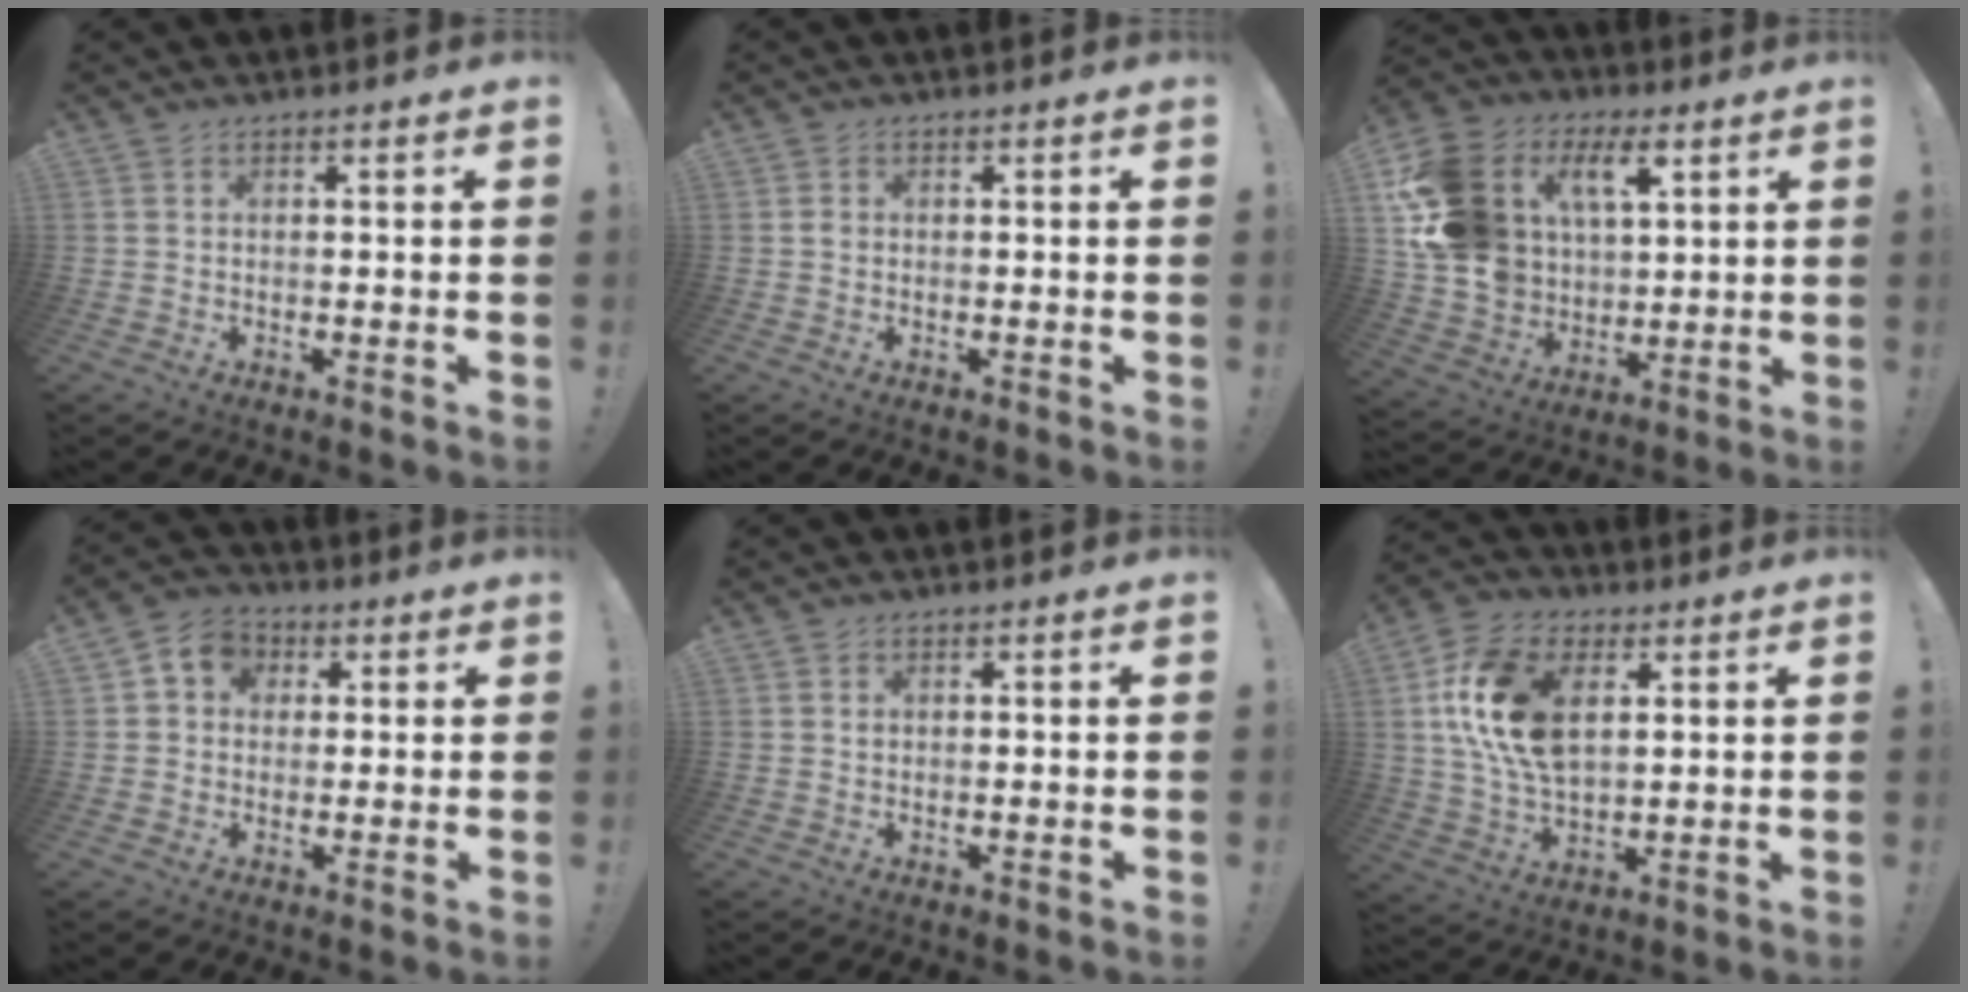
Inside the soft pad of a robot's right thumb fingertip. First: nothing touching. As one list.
[{"total": 0.7, "force": [0.0, 0.6, 0.4], "torque": [-0.006, 0.004, 0.000]}, {"total": 19.3, "force": [7.6, 13.1, 11.9], "torque": [-0.238, -0.029, 0.138]}, {"total": 6.6, "force": [1.3, 5.9, 2.6], "torque": [-0.037, 0.004, 0.028]}, {"total": 0.0}, {"total": 17.5, "force": [4.7, 10.8, 13.0], "torque": [-0.250, -0.003, 0.086]}]